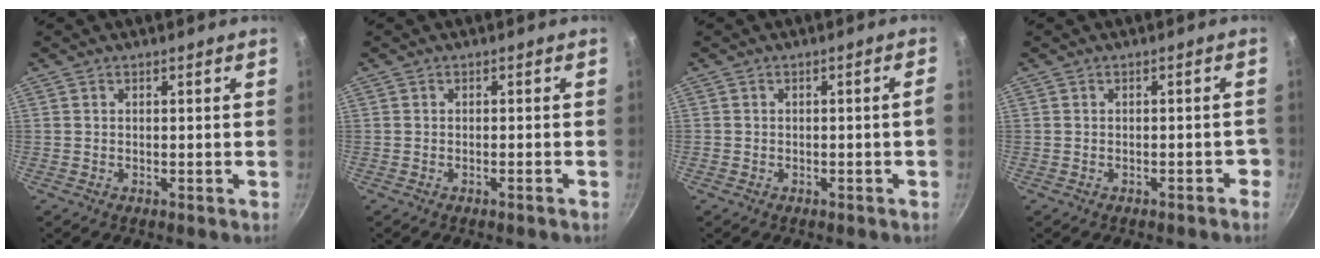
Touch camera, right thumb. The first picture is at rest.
{"total": 0.8, "force": [-0.5, 0.0, 0.5], "torque": [-0.020, 0.010, -0.007]}
{"total": 2.0, "force": [-0.7, 0.3, 1.9], "torque": [-0.033, 0.014, -0.003]}
{"total": 2.0, "force": [-1.3, 1.0, 1.2], "torque": [0.003, 0.027, -0.007]}